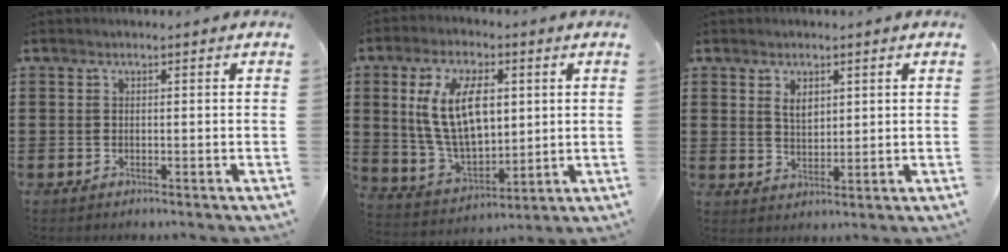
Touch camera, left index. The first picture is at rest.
{"total": 12.7, "force": [3.5, 7.0, 10.0], "torque": [-0.219, 0.009, 0.061]}
{"total": 2.8, "force": [1.7, 1.7, 1.6], "torque": [-0.028, 0.002, 0.029]}